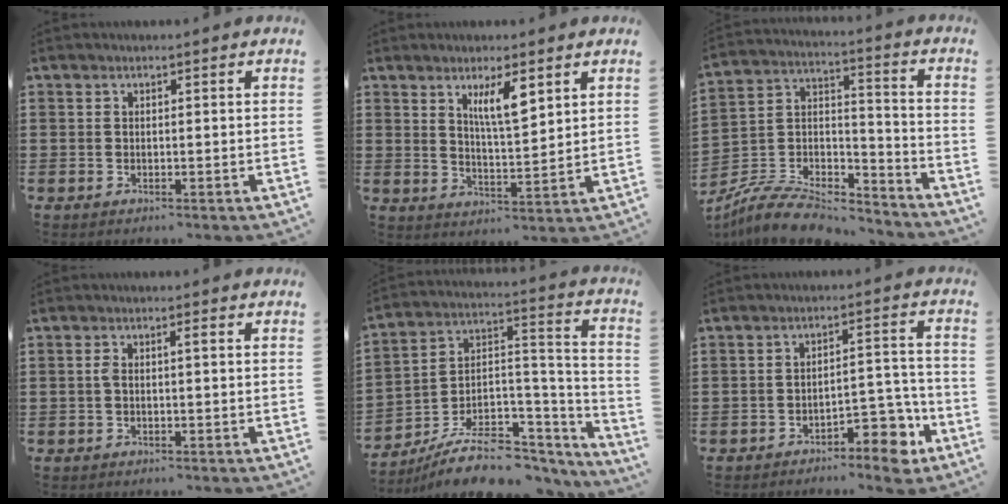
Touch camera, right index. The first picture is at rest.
{"total": 6.0, "force": [3.2, 1.6, 4.8], "torque": [-0.095, 0.004, 0.053]}
{"total": 8.5, "force": [-7.8, 2.2, 2.5], "torque": [-0.053, 0.010, -0.154]}
{"total": 1.8, "force": [-0.1, 0.4, 1.7], "torque": [-0.032, 0.002, -0.003]}
{"total": 10.2, "force": [-7.0, 5.5, 5.0], "torque": [-0.092, 0.021, -0.122]}
{"total": 6.5, "force": [-4.8, 2.3, 3.8], "torque": [-0.058, 0.014, -0.086]}